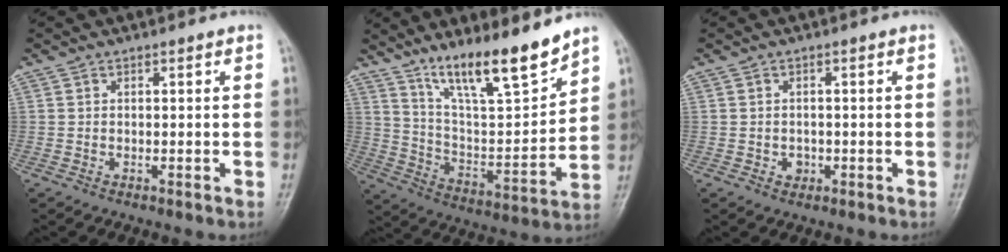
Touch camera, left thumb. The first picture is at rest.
{"total": 16.2, "force": [12.4, 3.0, 10.1], "torque": [-0.143, -0.078, 0.224]}
{"total": 1.7, "force": [-0.5, 1.5, 0.7], "torque": [-0.001, 0.004, -0.005]}